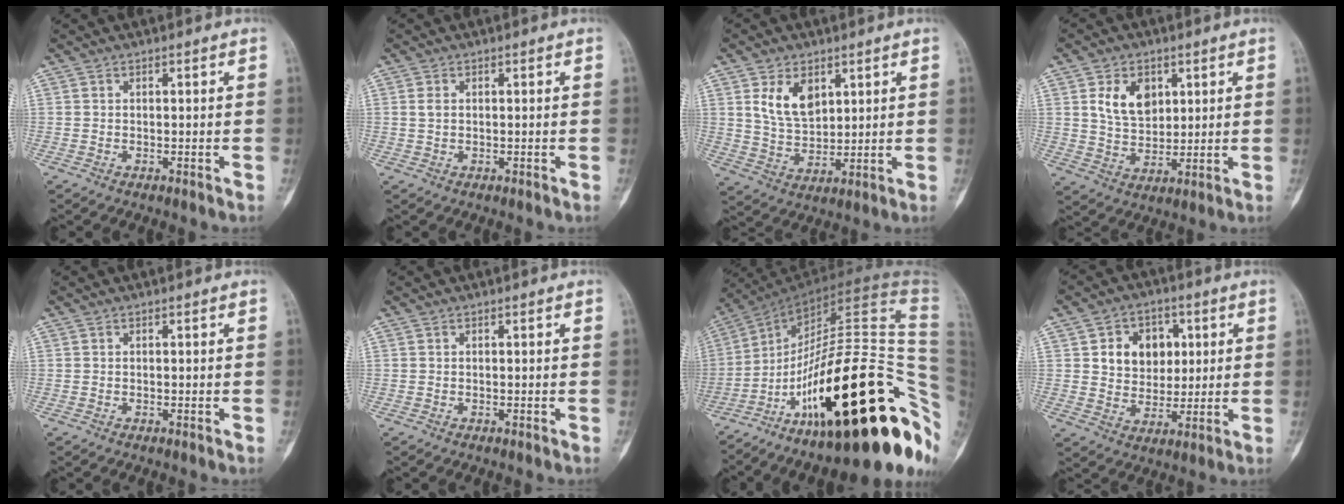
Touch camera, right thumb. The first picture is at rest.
{"total": 1.7, "force": [0.3, 1.1, 1.2], "torque": [-0.024, 0.001, 0.008]}
{"total": 8.6, "force": [3.7, 5.3, 5.6], "torque": [-0.082, -0.022, 0.078]}
{"total": 8.8, "force": [3.2, 6.1, 5.5], "torque": [-0.070, -0.019, 0.064]}
{"total": 0.0}
{"total": 0.0}
{"total": 41.4, "force": [-12.9, 14.0, 36.8], "torque": [-0.458, 0.087, -0.197]}
{"total": 10.5, "force": [2.8, 8.3, 5.8], "torque": [-0.042, -0.007, 0.050]}